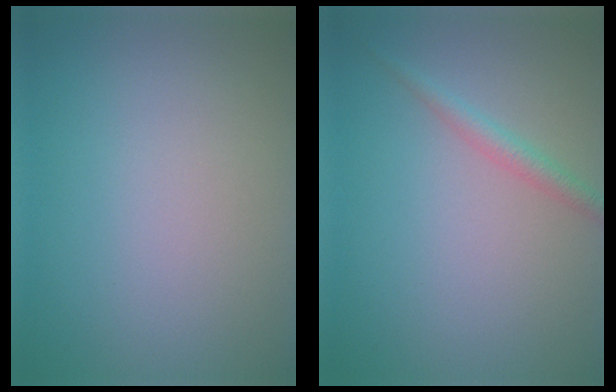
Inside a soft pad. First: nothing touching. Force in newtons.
{"total": 1.7, "press": 1.7, "slide": 0.1}